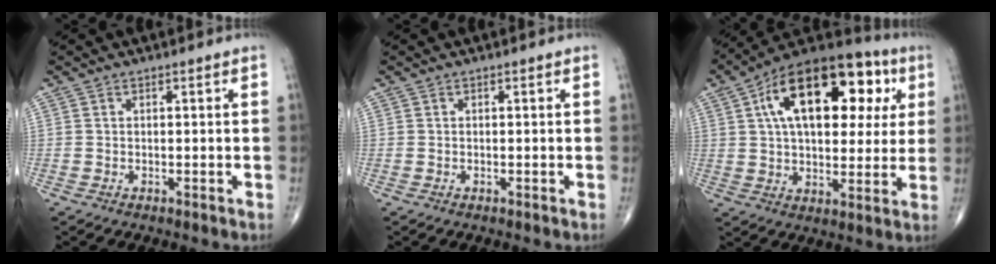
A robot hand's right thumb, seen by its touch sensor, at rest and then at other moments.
{"total": 0.0}
{"total": 23.9, "force": [7.3, 12.9, 18.7], "torque": [-0.262, 0.019, 0.105]}